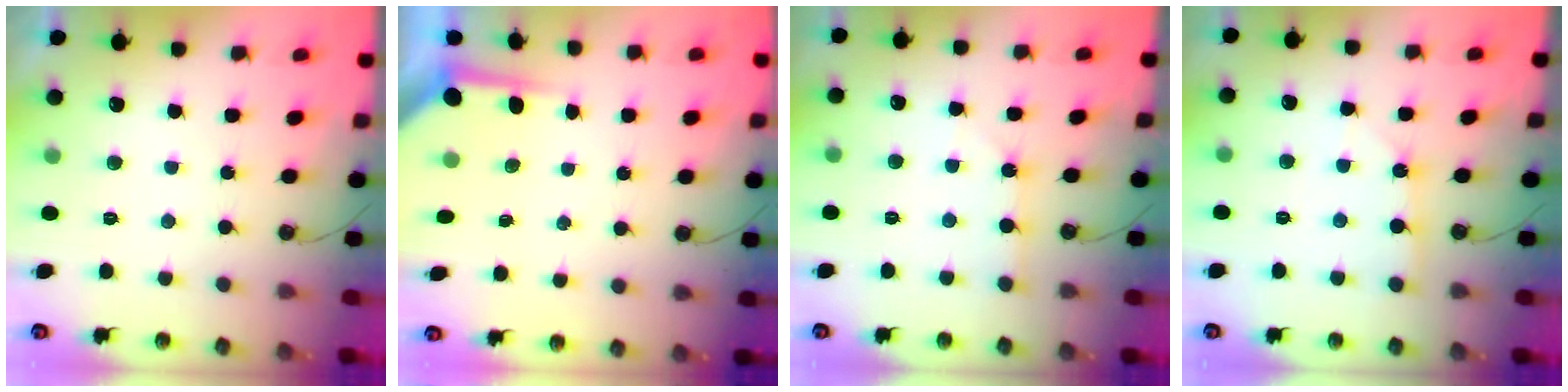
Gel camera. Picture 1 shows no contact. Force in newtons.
{"total": 3.8, "press": 3.8, "slide": 0.3}
{"total": 1.7, "press": 1.6, "slide": 0.3}
{"total": 2.8, "press": 2.8, "slide": 0.3}